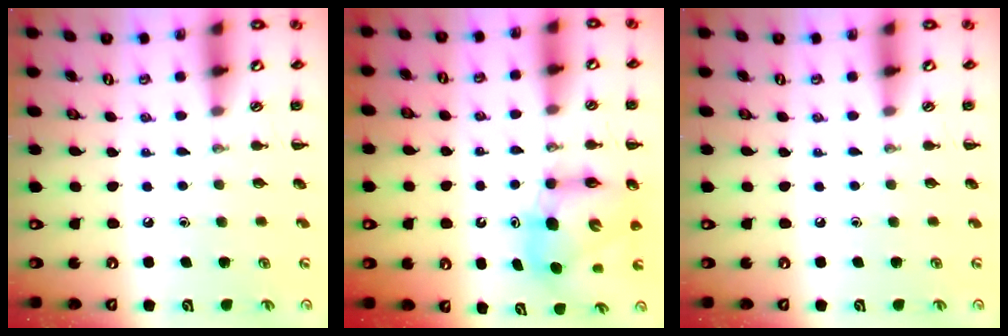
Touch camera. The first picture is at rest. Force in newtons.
{"total": 7.7, "press": 7.4, "slide": 2.3}
{"total": 0.0}